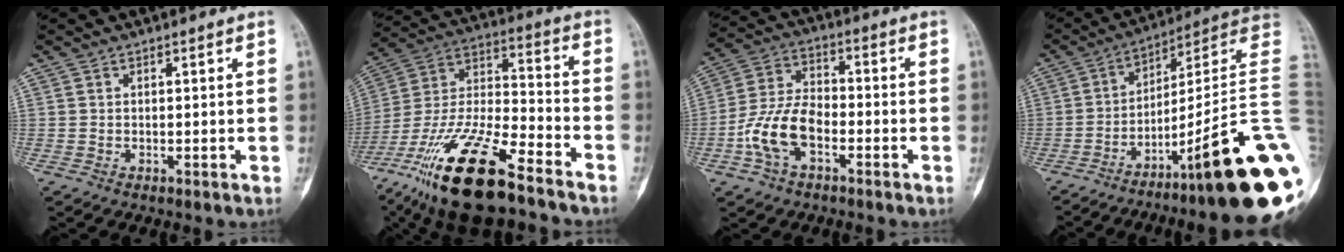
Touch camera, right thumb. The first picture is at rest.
{"total": 24.3, "force": [-16.2, 7.0, 16.7], "torque": [-0.347, 0.045, -0.293]}
{"total": 11.1, "force": [-4.0, 6.2, 8.2], "torque": [-0.167, 0.035, -0.080]}
{"total": 26.7, "force": [-8.1, 2.2, 25.4], "torque": [-0.261, 0.068, -0.120]}